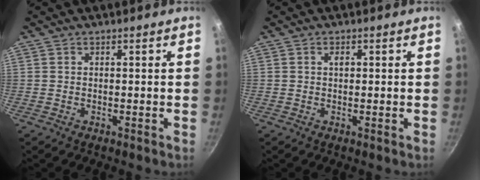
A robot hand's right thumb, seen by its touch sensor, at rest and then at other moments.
{"total": 1.3, "force": [0.3, 0.7, 1.1], "torque": [-0.015, 0.002, 0.002]}